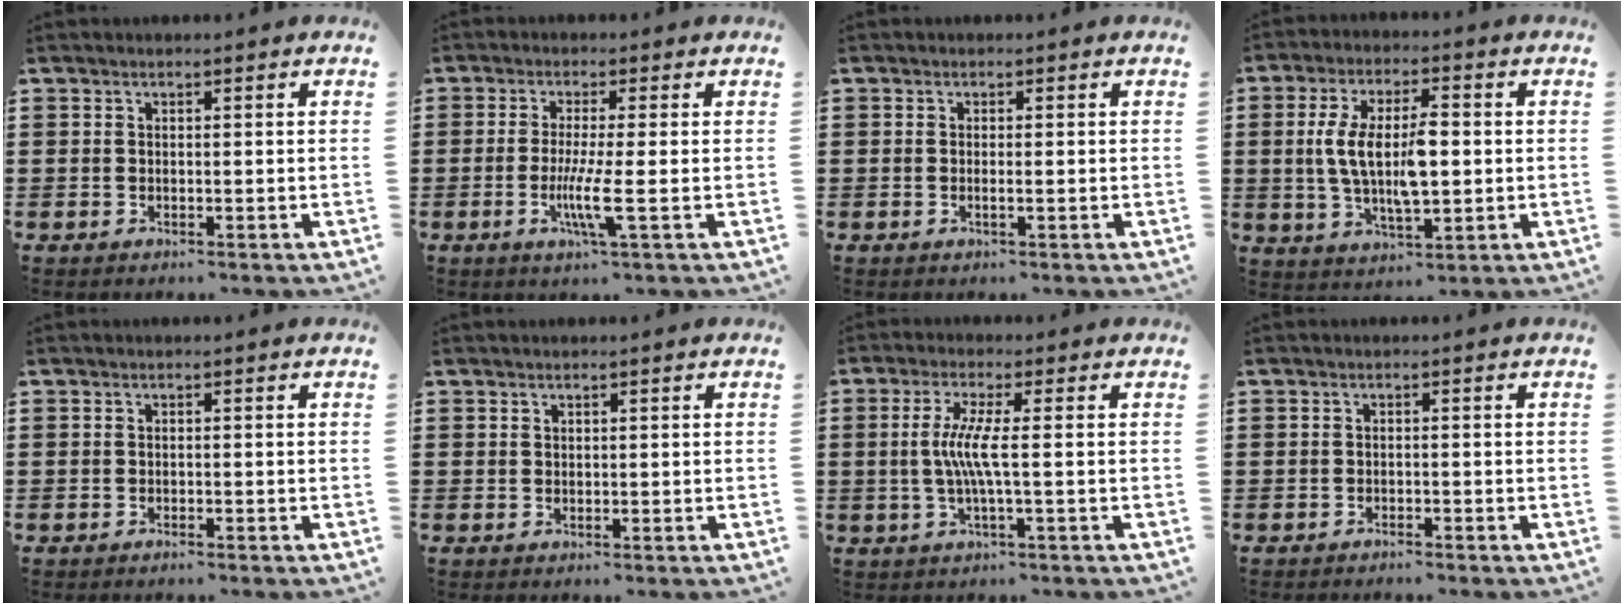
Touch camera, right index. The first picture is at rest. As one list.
[{"total": 5.9, "force": [-1.5, -0.2, 5.7], "torque": [-0.107, -0.019, -0.027]}, {"total": 0.9, "force": [-0.3, -0.1, 0.9], "torque": [-0.016, -0.007, -0.004]}, {"total": 9.9, "force": [0.2, 3.8, 9.2], "torque": [-0.204, -0.003, -0.006]}, {"total": 0.6, "force": [-0.5, 0.0, 0.2], "torque": [-0.006, -0.003, -0.010]}, {"total": 0.5, "force": [0.4, 0.4, 0.1], "torque": [-0.002, 0.002, 0.007]}, {"total": 5.4, "force": [-0.3, -0.1, 5.4], "torque": [-0.113, -0.012, -0.014]}, {"total": 0.8, "force": [-0.8, 0.0, 0.0], "torque": [-0.002, 0.000, -0.018]}]